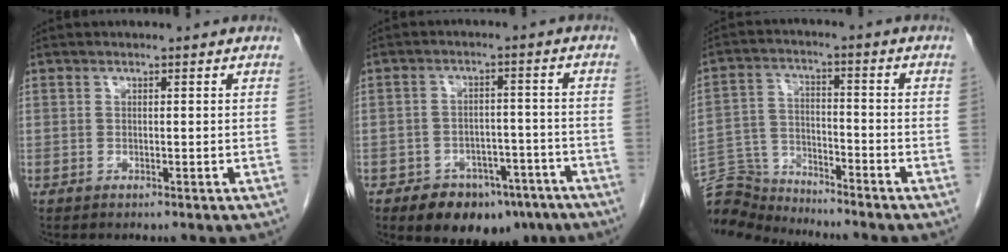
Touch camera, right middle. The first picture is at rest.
{"total": 11.2, "force": [-7.9, 6.2, 5.1], "torque": [-0.055, 0.017, -0.110]}
{"total": 9.5, "force": [-9.5, 0.5, 0.2], "torque": [-0.009, 0.011, -0.181]}